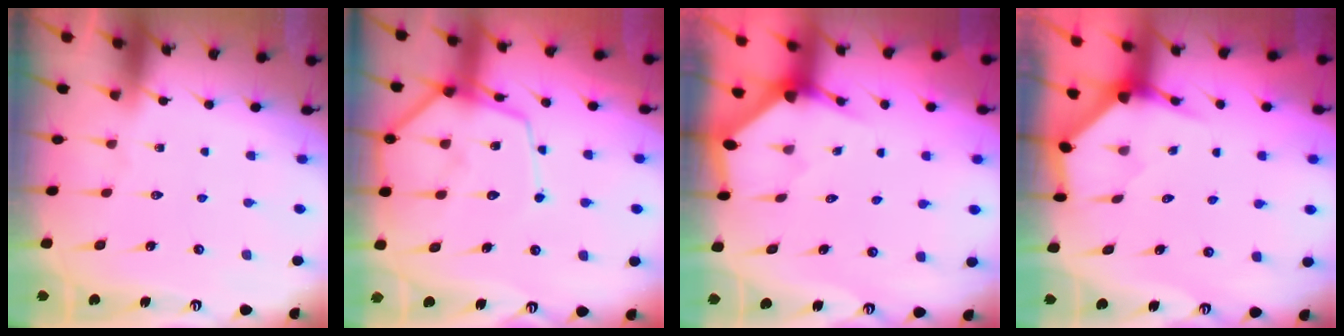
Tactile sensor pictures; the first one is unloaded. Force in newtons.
{"total": 11.8, "press": 11.7, "slide": 1.3}
{"total": 3.2, "press": 3.1, "slide": 0.3}
{"total": 4.0, "press": 3.9, "slide": 0.3}